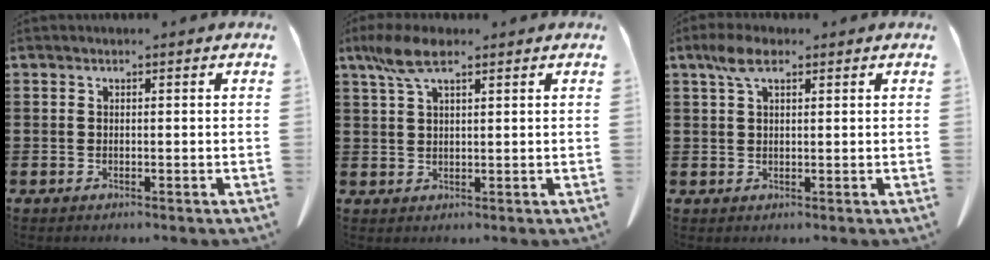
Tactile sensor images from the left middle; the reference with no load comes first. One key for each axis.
{"total": 5.7, "fx": 3.2, "fy": 1.6, "fz": 4.4, "tx": -0.100, "ty": 0.001, "tz": 0.056}
{"total": 4.3, "fx": 2.2, "fy": 1.5, "fz": 3.4, "tx": -0.073, "ty": 0.006, "tz": 0.039}